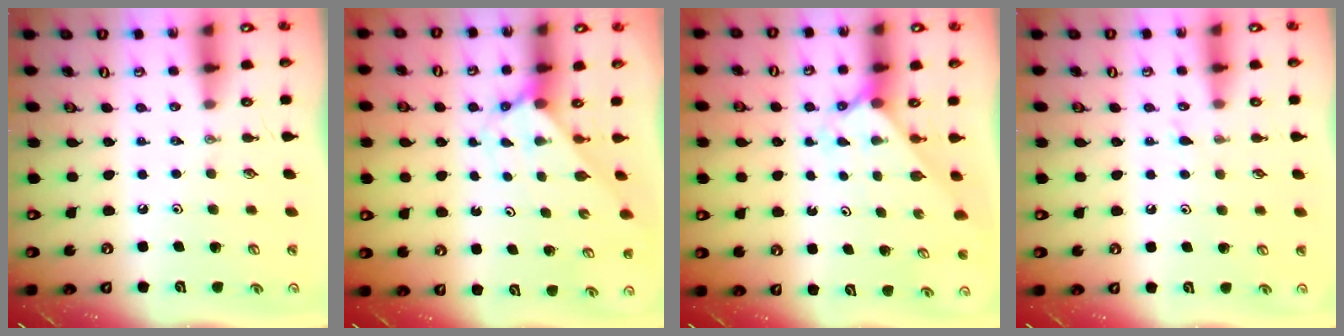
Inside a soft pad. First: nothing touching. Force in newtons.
{"total": 2.6, "press": 2.6, "slide": 0.2}
{"total": 2.1, "press": 2.1, "slide": 0.2}
{"total": 4.7, "press": 4.7, "slide": 0.4}